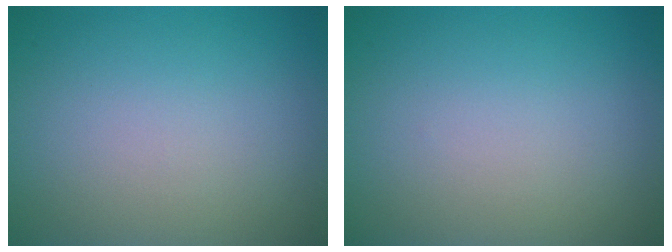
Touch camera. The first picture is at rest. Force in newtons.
{"total": 0.0}